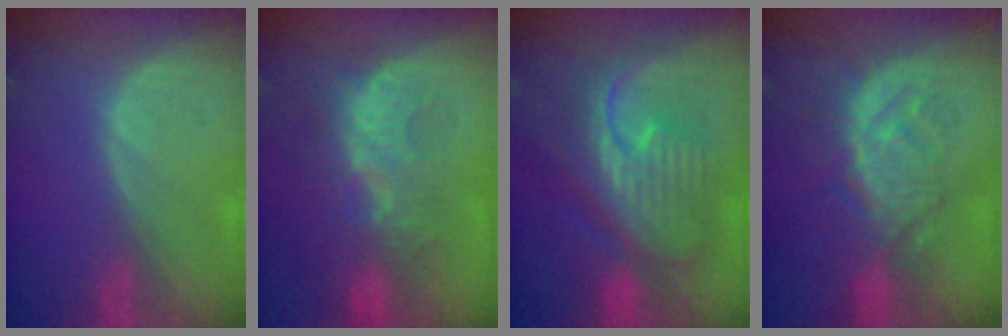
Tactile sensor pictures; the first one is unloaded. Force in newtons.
{"total": 10.1, "press": 9.3, "slide": 4.0}
{"total": 11.4, "press": 11.3, "slide": 1.1}
{"total": 9.2, "press": 8.6, "slide": 3.2}